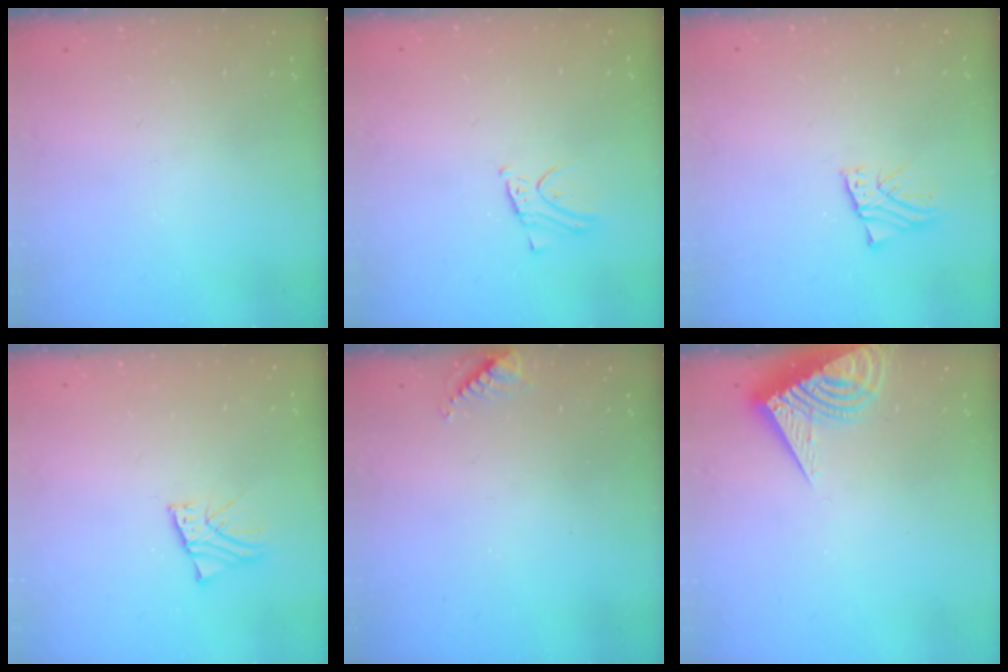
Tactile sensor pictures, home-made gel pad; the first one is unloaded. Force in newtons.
{"total": 2.8, "press": 2.8, "slide": 0.1}
{"total": 2.2, "press": 2.2, "slide": 0.1}
{"total": 2.4, "press": 2.4, "slide": 0.2}
{"total": 5.7, "press": 5.7, "slide": 0.7}
{"total": 13.2, "press": 13.1, "slide": 1.8}